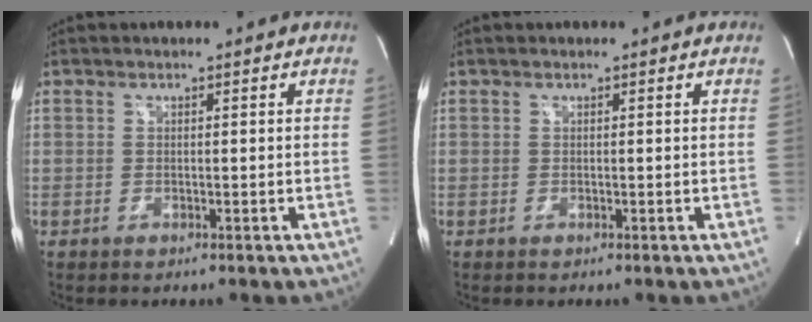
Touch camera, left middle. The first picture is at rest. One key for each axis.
{"total": 0.0}